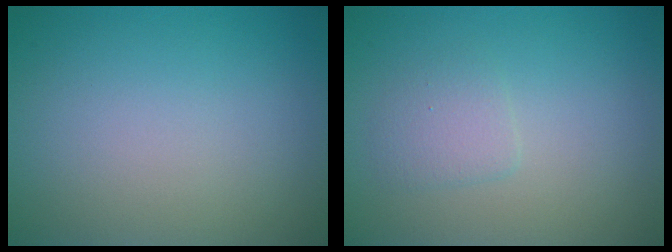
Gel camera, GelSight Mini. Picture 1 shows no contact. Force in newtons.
{"total": 1.6, "press": 1.6, "slide": 0.1}